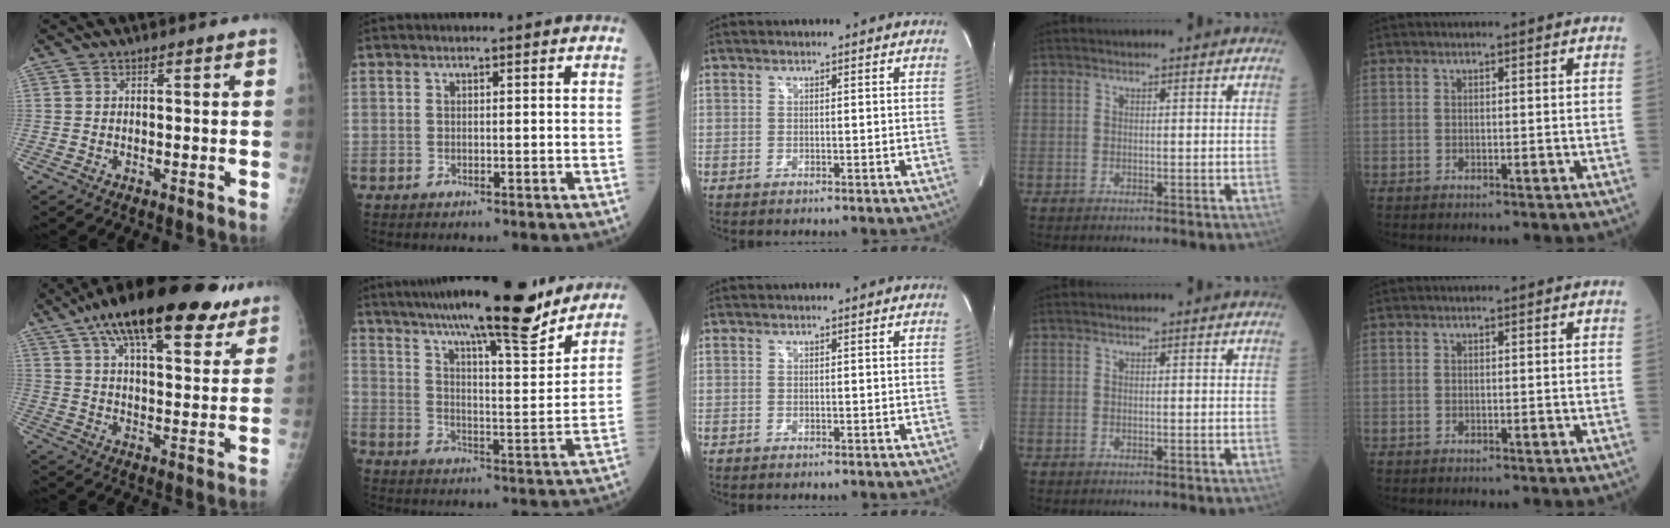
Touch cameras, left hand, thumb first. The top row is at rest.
{"thumb": {"total": 24.6, "force": [15.7, 9.4, 16.4], "torque": [-0.233, -0.017, 0.235]}, "index": {"total": 21.1, "force": [17.5, 2.1, 11.7], "torque": [-0.191, -0.001, 0.253]}}